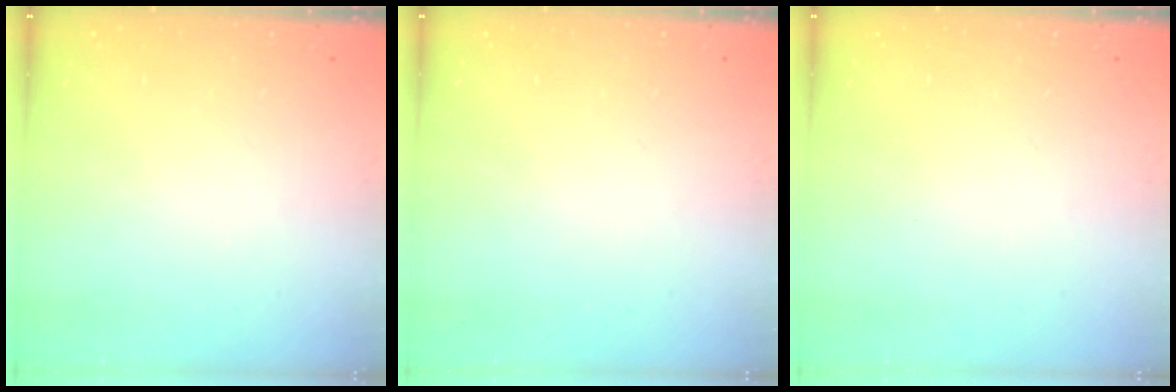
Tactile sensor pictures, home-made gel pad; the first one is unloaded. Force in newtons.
{"total": 0.0}
{"total": 0.0}